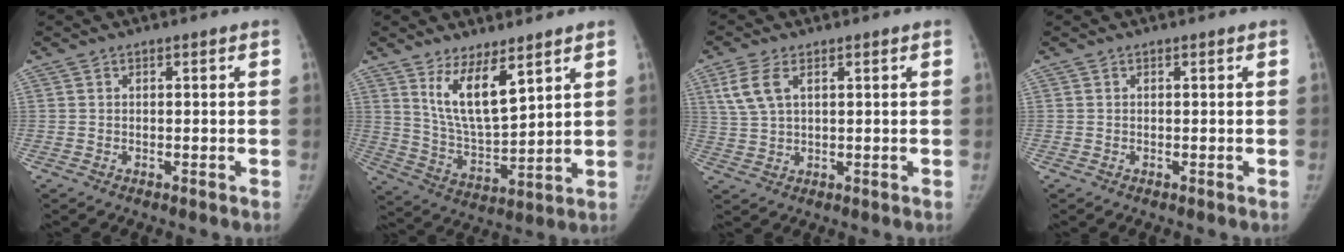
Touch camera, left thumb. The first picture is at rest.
{"total": 10.7, "force": [6.3, 3.4, 8.0], "torque": [-0.131, -0.057, 0.132]}
{"total": 5.5, "force": [2.3, 2.8, 4.1], "torque": [-0.101, 0.001, 0.054]}
{"total": 0.0}